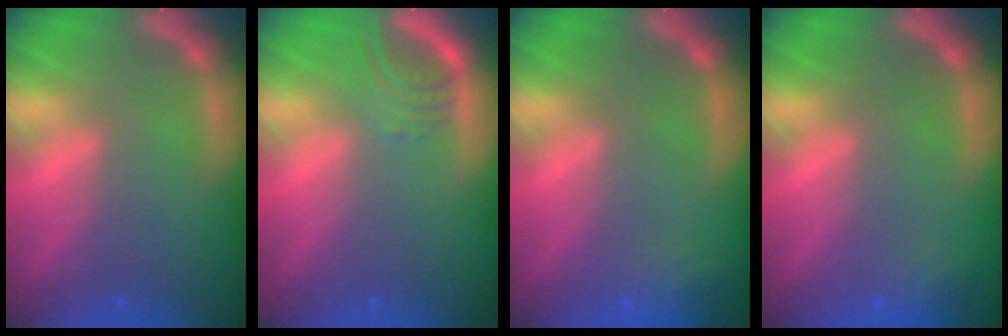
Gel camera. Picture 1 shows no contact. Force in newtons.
{"total": 3.0}
{"total": 3.0}
{"total": 1.9}